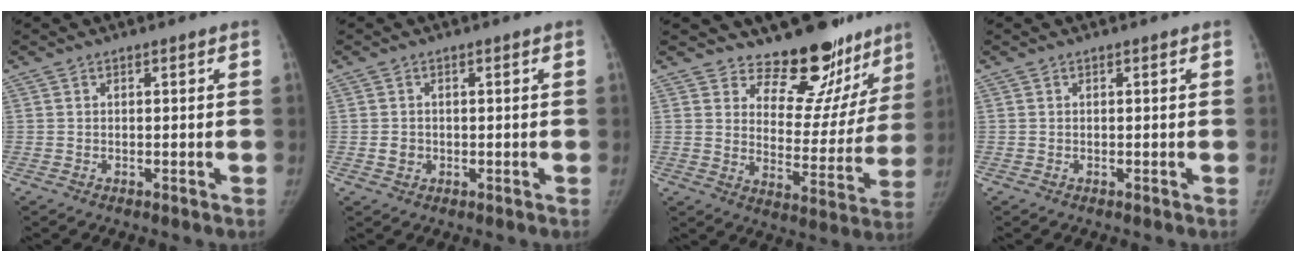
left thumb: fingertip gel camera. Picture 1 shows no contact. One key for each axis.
{"total": 1.8, "fx": -0.4, "fy": 1.7, "fz": 0.5, "tx": 0.001, "ty": 0.004, "tz": -0.005}
{"total": 16.9, "fx": 14.8, "fy": 7.2, "fz": 3.8, "tx": 0.022, "ty": -0.128, "tz": 0.185}
{"total": 0.0}